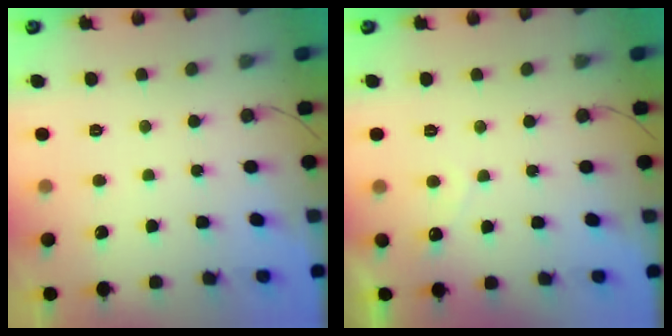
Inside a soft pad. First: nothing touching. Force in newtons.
{"total": 3.0, "press": 3.0, "slide": 0.1}